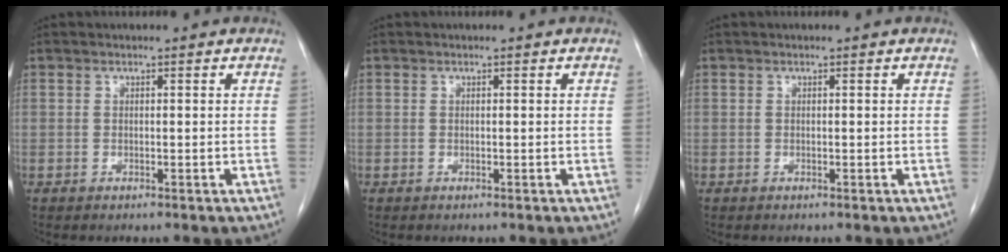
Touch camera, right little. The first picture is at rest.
{"total": 0.0}
{"total": 0.0}